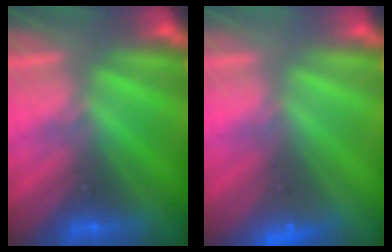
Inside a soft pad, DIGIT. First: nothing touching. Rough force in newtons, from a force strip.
{"total": 2.3}